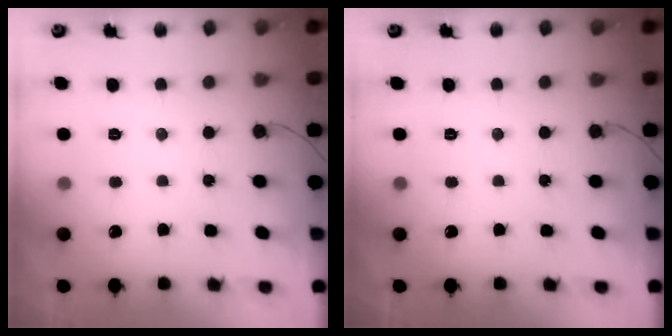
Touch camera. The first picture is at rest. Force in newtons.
{"total": 0.0}